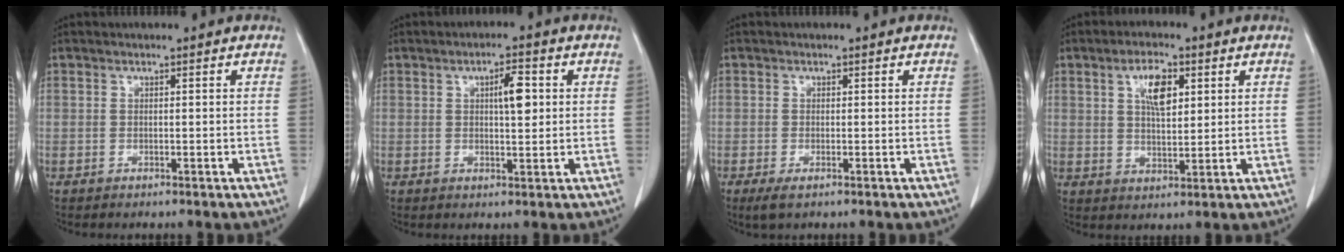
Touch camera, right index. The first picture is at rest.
{"total": 4.5, "force": [1.2, 1.2, 4.2], "torque": [-0.067, 0.007, 0.021]}
{"total": 1.8, "force": [-0.9, 0.6, 1.4], "torque": [-0.027, -0.002, -0.010]}
{"total": 6.6, "force": [2.5, 2.8, 5.4], "torque": [-0.099, 0.006, 0.047]}